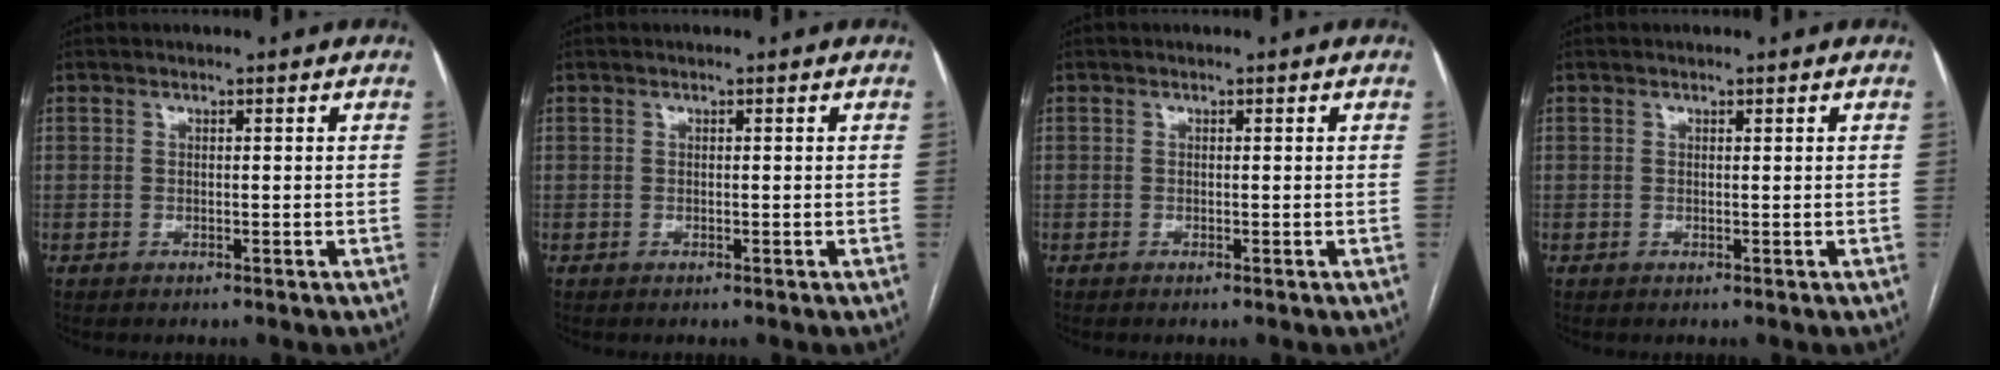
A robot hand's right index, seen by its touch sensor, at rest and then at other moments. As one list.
[{"total": 0.0}, {"total": 0.0}, {"total": 0.0}]